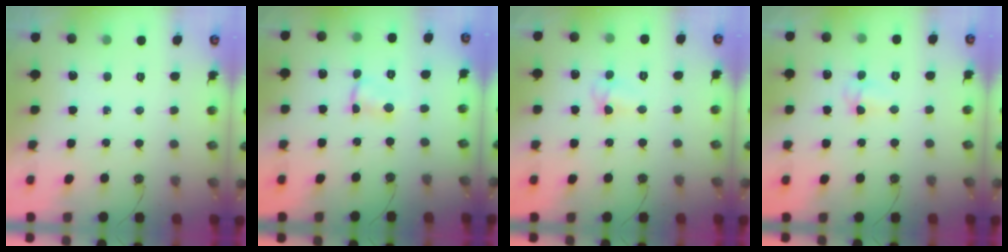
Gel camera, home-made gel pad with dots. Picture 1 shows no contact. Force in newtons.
{"total": 1.4, "press": 1.4, "slide": 0.0}
{"total": 3.7, "press": 3.7, "slide": 0.3}
{"total": 4.8, "press": 4.6, "slide": 1.3}